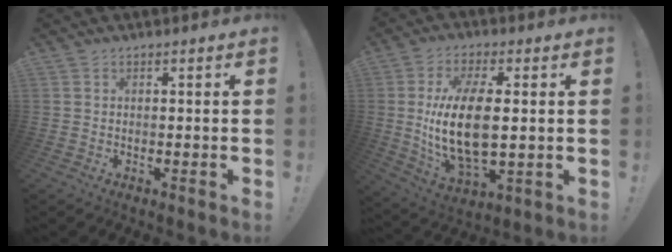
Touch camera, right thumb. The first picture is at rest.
{"total": 17.5, "force": [0.9, 8.4, 15.4], "torque": [-0.303, -0.012, 0.016]}